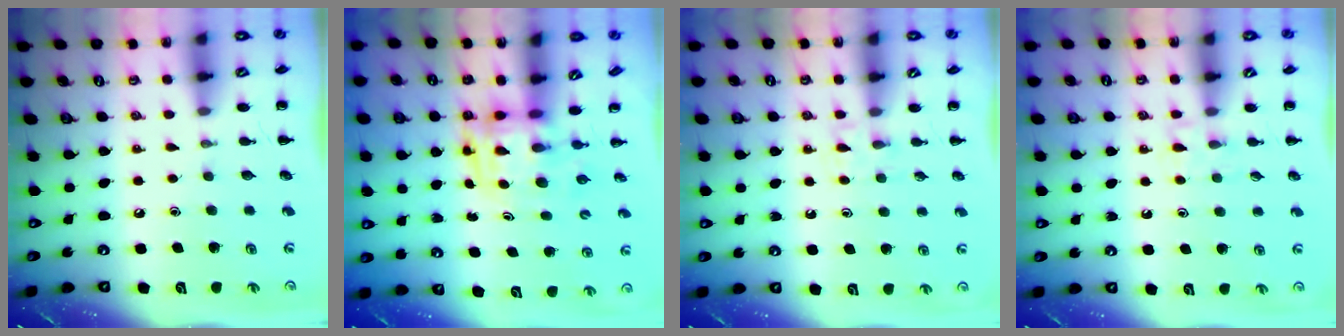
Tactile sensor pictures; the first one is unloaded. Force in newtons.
{"total": 3.7, "press": 3.6, "slide": 0.7}
{"total": 2.9, "press": 2.7, "slide": 1.2}
{"total": 3.9, "press": 3.7, "slide": 1.3}